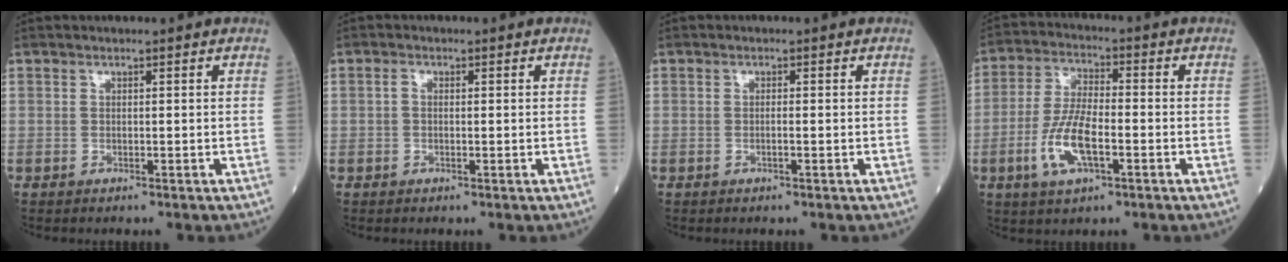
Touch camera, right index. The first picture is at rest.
{"total": 0.9, "force": [-0.1, 0.6, 0.7], "torque": [-0.014, 0.004, -0.004]}
{"total": 0.6, "force": [-0.2, 0.0, 0.6], "torque": [-0.011, 0.001, -0.004]}
{"total": 8.8, "force": [-3.0, 2.6, 7.9], "torque": [-0.167, -0.003, -0.057]}